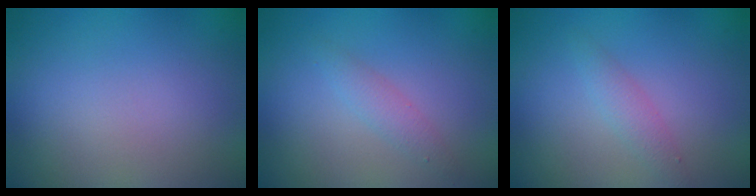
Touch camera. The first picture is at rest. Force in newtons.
{"total": 1.5, "press": 1.5, "slide": 0.0}
{"total": 1.5, "press": 1.5, "slide": 0.0}